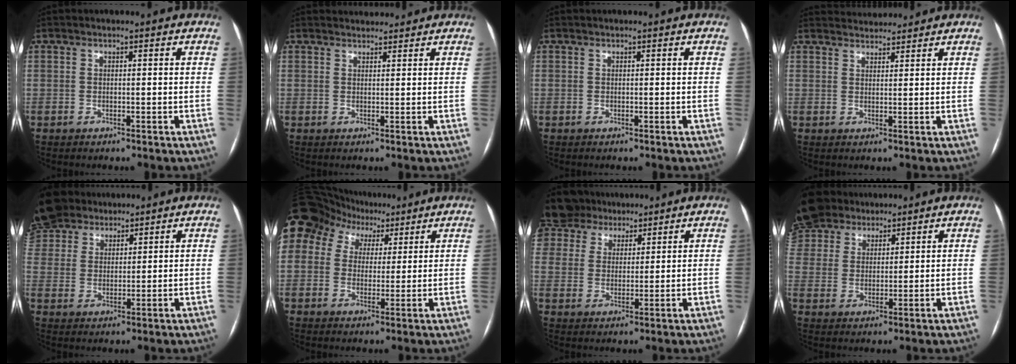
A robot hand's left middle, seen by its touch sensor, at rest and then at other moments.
{"total": 3.1, "force": [3.0, 0.7, 0.2], "torque": [-0.005, 0.020, 0.043]}
{"total": 0.0}
{"total": 4.8, "force": [4.7, 0.7, 0.3], "torque": [-0.010, 0.026, 0.071]}
{"total": 12.7, "force": [9.9, 6.9, 3.7], "torque": [-0.105, 0.043, 0.194]}
{"total": 23.4, "force": [12.7, 17.5, 9.1], "torque": [-0.283, 0.100, 0.236]}
{"total": 12.2, "force": [9.8, 7.0, 2.3], "torque": [-0.068, 0.040, 0.183]}
{"total": 12.9, "force": [10.0, 7.3, 3.7], "torque": [-0.100, 0.045, 0.193]}